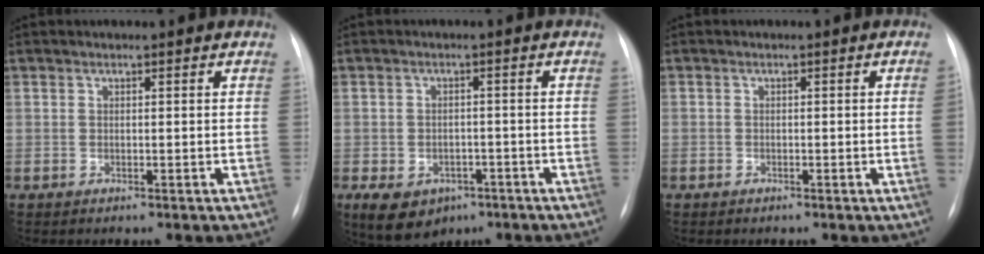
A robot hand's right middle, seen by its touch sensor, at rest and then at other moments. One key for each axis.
{"total": 10.4, "fx": -5.2, "fy": 7.7, "fz": 4.7, "tx": -0.108, "ty": 0.005, "tz": -0.066}
{"total": 1.1, "fx": -0.3, "fy": -0.3, "fz": 1.0, "tx": -0.013, "ty": 0.003, "tz": -0.006}